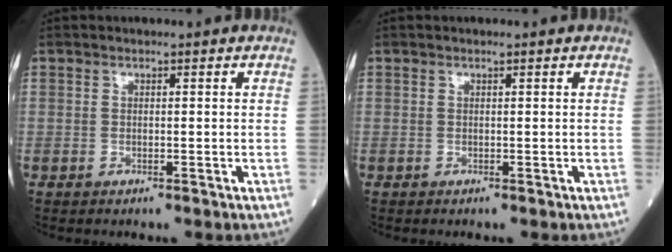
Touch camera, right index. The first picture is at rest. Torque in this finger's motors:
{"motor_torque": [0.01, 0.07, -0.04, 0.01]}